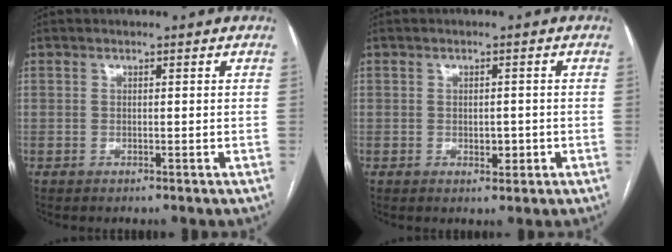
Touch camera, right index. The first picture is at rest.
{"total": 2.3, "force": [-0.6, 1.2, 1.8], "torque": [-0.026, 0.001, -0.003]}